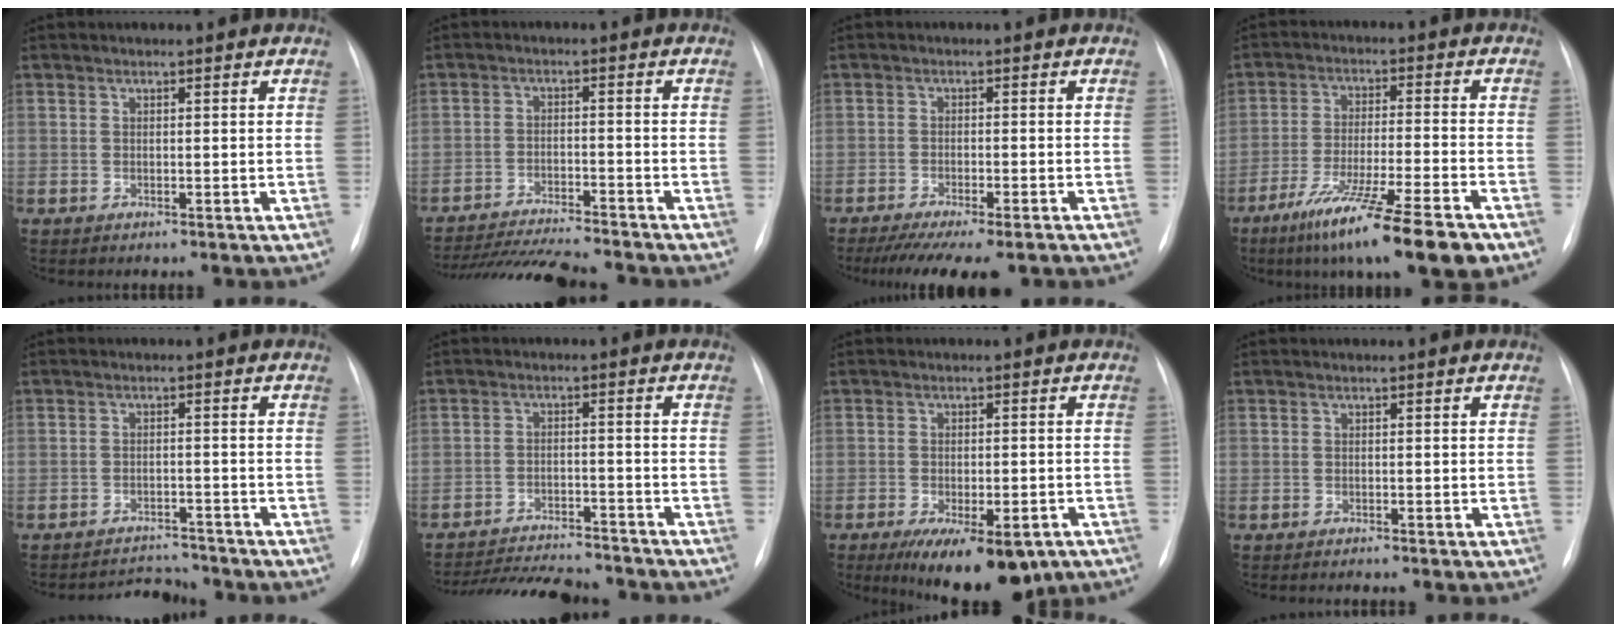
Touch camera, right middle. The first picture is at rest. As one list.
[{"total": 14.1, "force": [-13.1, 0.9, 5.3], "torque": [-0.087, -0.019, -0.198]}, {"total": 11.6, "force": [-9.4, 2.3, 6.5], "torque": [-0.093, -0.014, -0.135]}, {"total": 15.4, "force": [-10.2, 0.5, 11.5], "torque": [-0.181, -0.044, -0.170]}, {"total": 4.5, "force": [-4.4, 0.6, -0.7], "torque": [0.009, 0.003, -0.068]}, {"total": 14.5, "force": [-13.5, 2.3, 4.7], "torque": [-0.084, -0.006, -0.194]}, {"total": 12.4, "force": [-7.9, 4.9, 8.2], "torque": [-0.107, -0.007, -0.111]}, {"total": 1.7, "force": [-1.5, 0.2, 0.8], "torque": [-0.011, -0.004, -0.016]}]